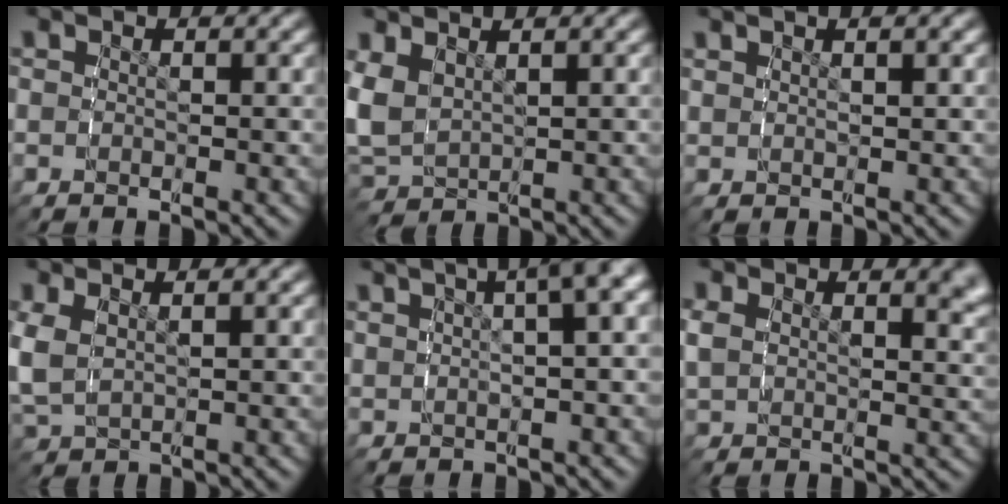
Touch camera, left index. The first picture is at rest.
{"total": 5.1, "force": [0.8, 4.4, 2.5], "torque": [-0.096, -0.021, 0.031]}
{"total": 1.6, "force": [1.2, -0.1, 1.0], "torque": [-0.009, 0.006, 0.028]}
{"total": 4.4, "force": [0.6, 3.6, 2.4], "torque": [-0.084, -0.013, 0.024]}
{"total": 11.0, "force": [5.4, 5.3, 8.0], "torque": [-0.102, 0.040, 0.072]}
{"total": 3.4, "force": [2.1, 1.6, 2.2], "torque": [-0.037, -0.007, 0.045]}